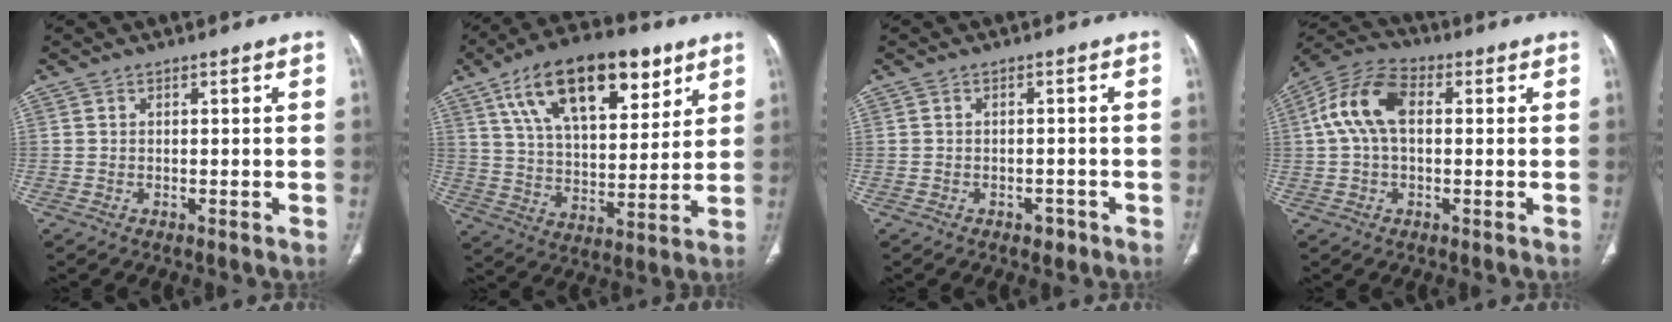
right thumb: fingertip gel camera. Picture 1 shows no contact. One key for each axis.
{"total": 22.8, "fx": 11.9, "fy": 10.9, "fz": 16.2, "tx": -0.239, "ty": -0.022, "tz": 0.204}
{"total": 2.0, "fx": -1.2, "fy": 1.3, "fz": 0.9, "tx": -0.008, "ty": 0.007, "tz": -0.012}
{"total": 11.3, "fx": 1.6, "fy": 6.8, "fz": 8.9, "tx": -0.182, "ty": 0.031, "tz": 0.022}